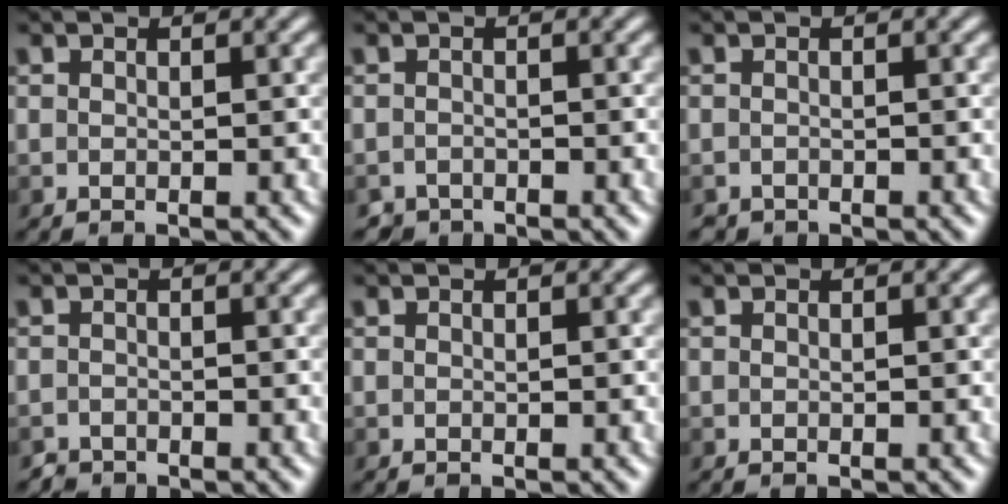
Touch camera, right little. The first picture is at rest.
{"total": 1.2, "force": [-0.9, 0.5, -0.5], "torque": [0.007, -0.003, -0.016]}
{"total": 0.7, "force": [-0.5, 0.2, -0.4], "torque": [0.007, -0.001, -0.006]}
{"total": 1.3, "force": [-1.2, 0.4, -0.2], "torque": [0.003, -0.003, -0.021]}
{"total": 0.0}
{"total": 0.0}